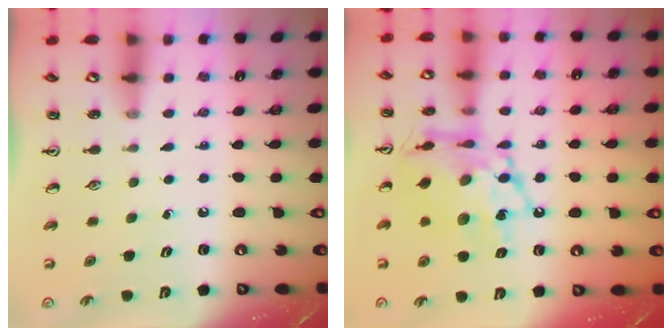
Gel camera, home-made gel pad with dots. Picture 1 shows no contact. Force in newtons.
{"total": 17.2, "press": 17.1, "slide": 1.7}